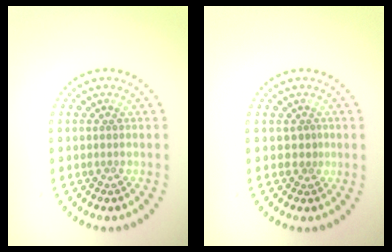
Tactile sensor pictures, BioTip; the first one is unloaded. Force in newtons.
{"total": 0.7, "press": 0.4, "slide": 0.5}